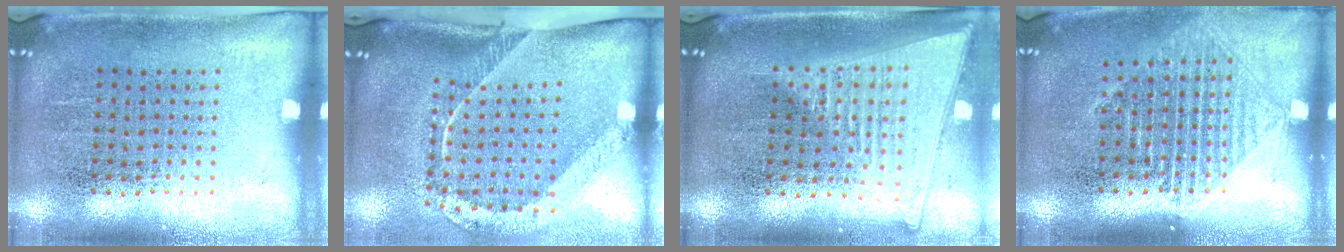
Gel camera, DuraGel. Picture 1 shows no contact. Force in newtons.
{"total": 2.5, "press": 1.6, "slide": 1.9}
{"total": 2.0, "press": 1.7, "slide": 1.0}
{"total": 1.4, "press": 1.3, "slide": 0.6}